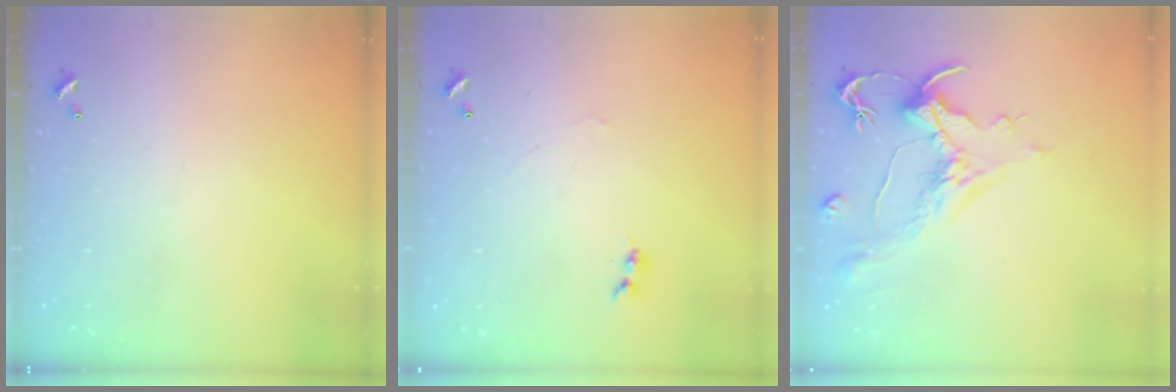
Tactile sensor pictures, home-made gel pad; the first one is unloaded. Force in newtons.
{"total": 1.2, "press": 1.1, "slide": 0.3}
{"total": 1.6, "press": 0.7, "slide": 1.4}